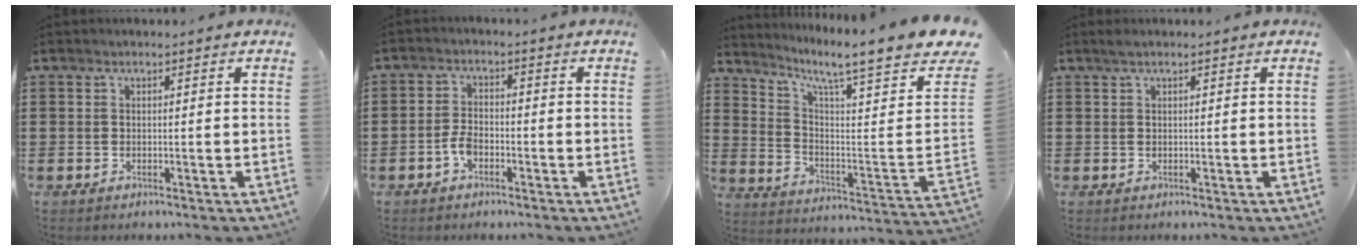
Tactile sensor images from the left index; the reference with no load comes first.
{"total": 3.2, "force": [-1.4, 1.6, 2.3], "torque": [-0.065, -0.002, -0.033]}
{"total": 7.1, "force": [5.8, -0.4, 4.1], "torque": [-0.094, -0.062, 0.086]}
{"total": 0.6, "force": [0.4, 0.0, 0.5], "torque": [-0.008, 0.001, 0.008]}